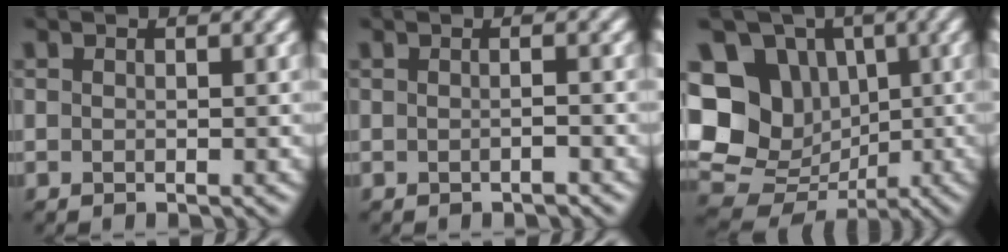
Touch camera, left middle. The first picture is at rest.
{"total": 1.0, "force": [-0.3, 0.3, 0.9], "torque": [-0.009, 0.001, -0.008]}
{"total": 17.4, "force": [1.7, 15.3, 8.1], "torque": [-0.186, 0.024, 0.012]}